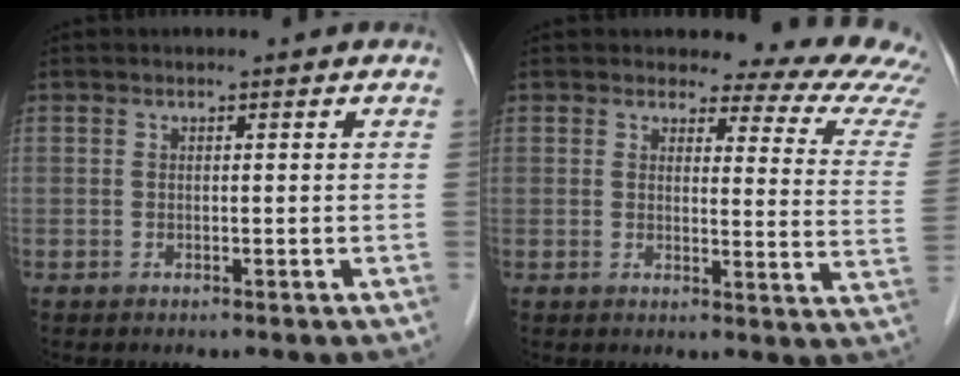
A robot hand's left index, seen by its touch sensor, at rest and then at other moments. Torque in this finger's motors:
{"motor_torque": [0.54, -0.61, 0.29, 0.03]}